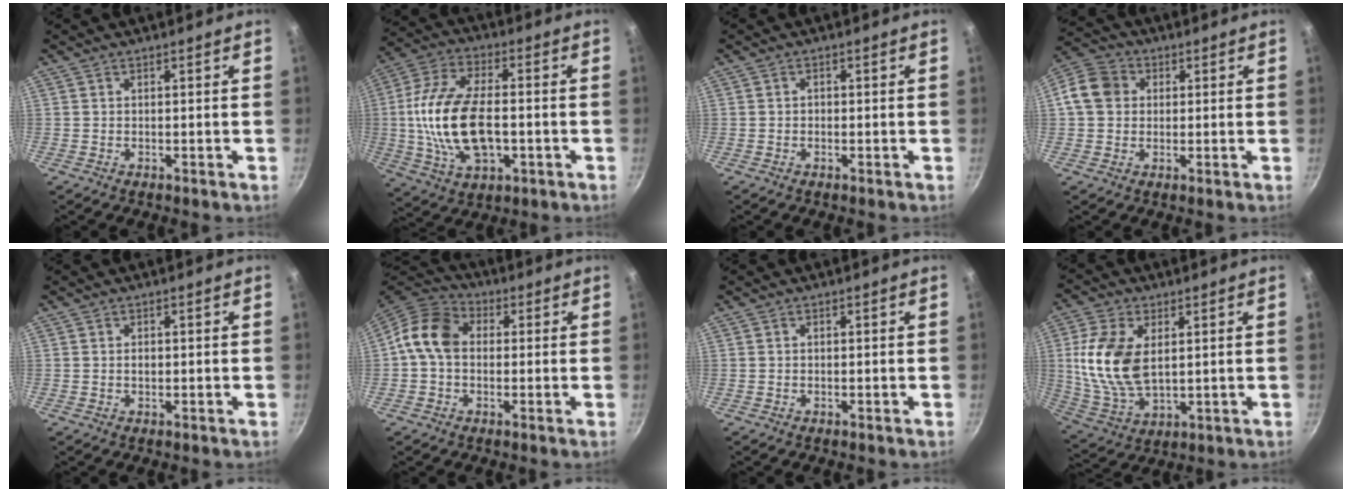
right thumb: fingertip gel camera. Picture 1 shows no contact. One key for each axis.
{"total": 18.4, "fx": -1.7, "fy": 10.1, "fz": 15.3, "tx": -0.292, "ty": 0.021, "tz": -0.030}
{"total": 0.8, "fx": -0.2, "fy": 0.6, "fz": 0.4, "tx": -0.005, "ty": 0.004, "tz": -0.004}
{"total": 8.4, "fx": 1.1, "fy": 7.2, "fz": 4.2, "tx": -0.052, "ty": 0.015, "tz": 0.002}
{"total": 1.0, "fx": -0.1, "fy": 0.7, "fz": 0.7, "tx": -0.010, "ty": 0.002, "tz": 0.000}
{"total": 10.0, "fx": 0.6, "fy": 7.7, "fz": 6.4, "tx": -0.089, "ty": 0.025, "tz": -0.011}
{"total": 0.0}
{"total": 14.3, "fx": 2.5, "fy": 8.3, "fz": 11.3, "tx": -0.217, "ty": -0.014, "tz": 0.058}